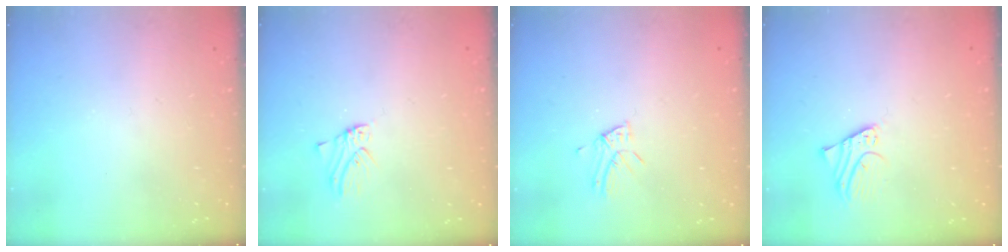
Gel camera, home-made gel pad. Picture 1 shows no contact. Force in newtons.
{"total": 0.9, "press": 0.9, "slide": 0.1}
{"total": 4.3, "press": 4.3, "slide": 0.4}
{"total": 1.7, "press": 1.7, "slide": 0.1}